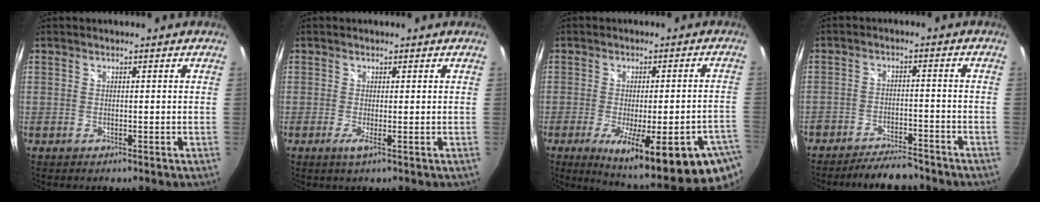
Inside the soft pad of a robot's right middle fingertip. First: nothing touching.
{"total": 1.2, "force": [-0.2, -0.3, 1.1], "torque": [-0.025, -0.006, -0.007]}
{"total": 22.8, "force": [-13.2, 4.1, 18.2], "torque": [-0.243, -0.065, -0.173]}
{"total": 8.6, "force": [-7.8, 2.2, 2.9], "torque": [-0.078, 0.001, -0.112]}